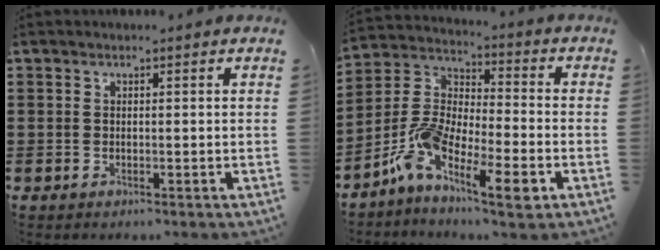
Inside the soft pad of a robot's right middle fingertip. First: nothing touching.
{"total": 10.6, "force": [-6.5, 3.0, 7.9], "torque": [-0.183, -0.013, -0.134]}